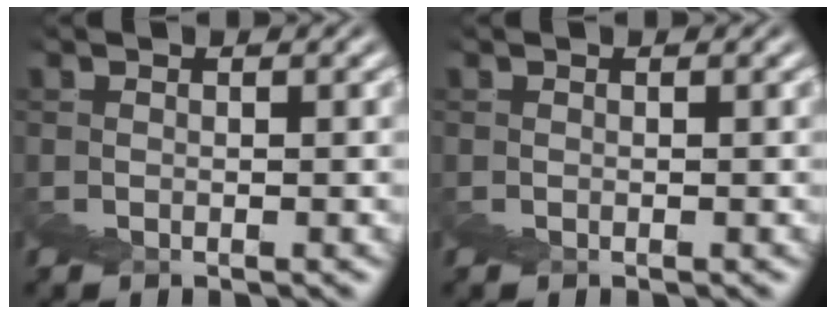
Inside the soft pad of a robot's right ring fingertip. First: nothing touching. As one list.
[{"total": 0.0}]